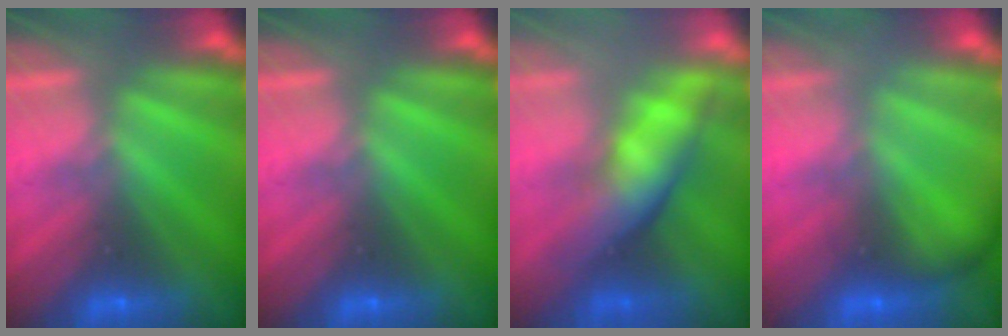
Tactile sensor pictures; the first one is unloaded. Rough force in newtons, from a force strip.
{"total": 0.0}
{"total": 4.6}
{"total": 1.9}